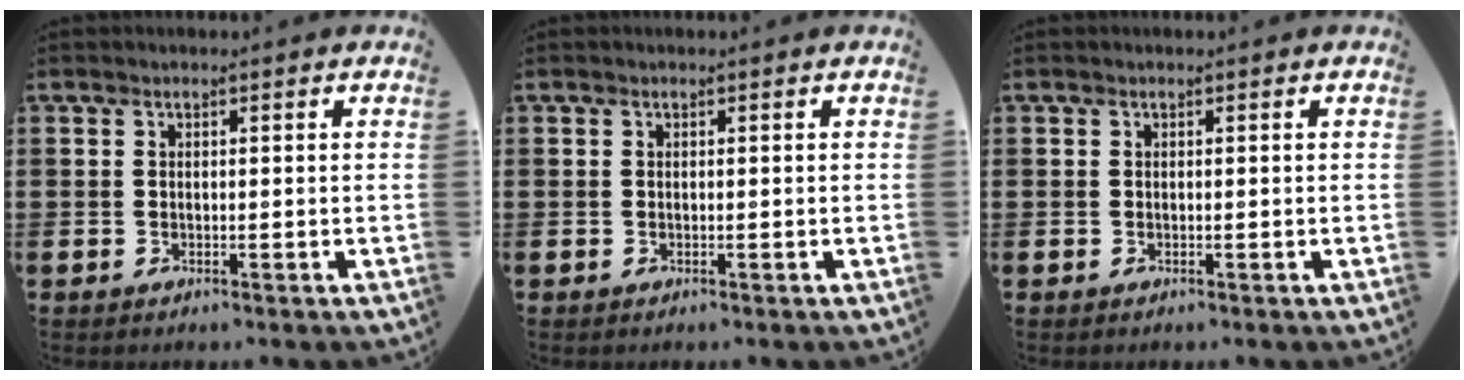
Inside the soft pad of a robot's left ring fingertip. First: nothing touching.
{"total": 0.0}
{"total": 0.0}